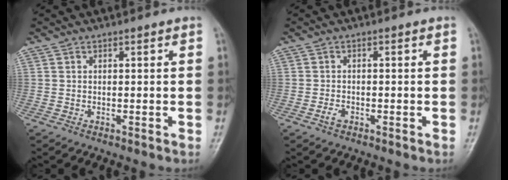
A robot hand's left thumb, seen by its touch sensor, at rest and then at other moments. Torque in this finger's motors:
{"motor_torque": [0.00, 0.03, 0.19, 0.17, 0.00]}